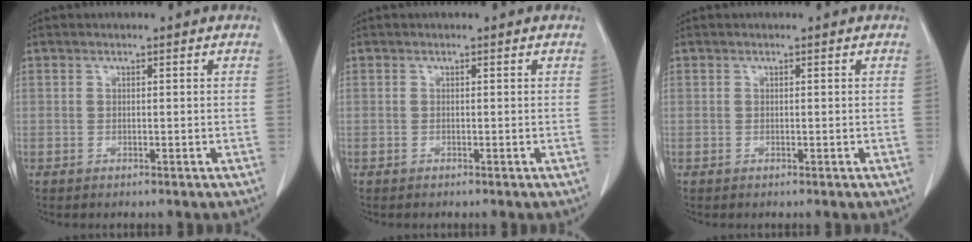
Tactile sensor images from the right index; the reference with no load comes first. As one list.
[{"total": 0.0}, {"total": 0.0}]